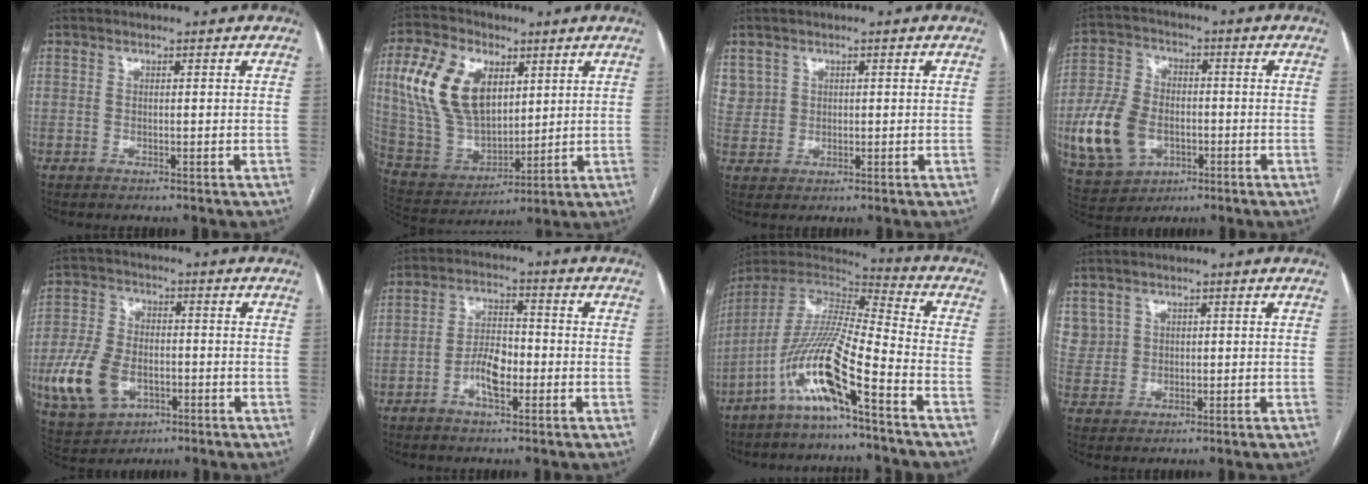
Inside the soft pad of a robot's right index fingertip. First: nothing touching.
{"total": 16.8, "force": [5.8, 10.1, 12.1], "torque": [-0.264, 0.022, 0.120]}
{"total": 4.3, "force": [1.8, 3.9, 0.3], "torque": [-0.002, 0.011, 0.041]}
{"total": 12.3, "force": [-3.2, 8.7, 8.1], "torque": [-0.194, 0.008, -0.049]}
{"total": 11.7, "force": [-3.7, 7.6, 8.0], "torque": [-0.187, 0.005, -0.060]}
{"total": 6.3, "force": [-2.2, 2.6, 5.2], "torque": [-0.102, 0.011, -0.041]}
{"total": 14.9, "force": [-8.1, 0.7, 12.5], "torque": [-0.260, -0.010, -0.159]}
{"total": 5.2, "force": [2.2, 4.7, 0.2], "torque": [0.000, 0.013, 0.051]}